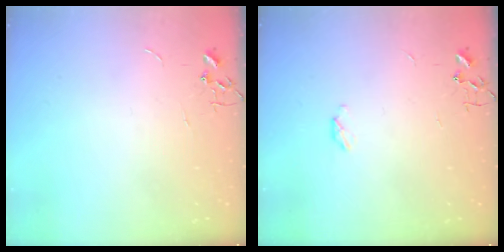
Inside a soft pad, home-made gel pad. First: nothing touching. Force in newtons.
{"total": 3.7, "press": 3.7, "slide": 0.5}